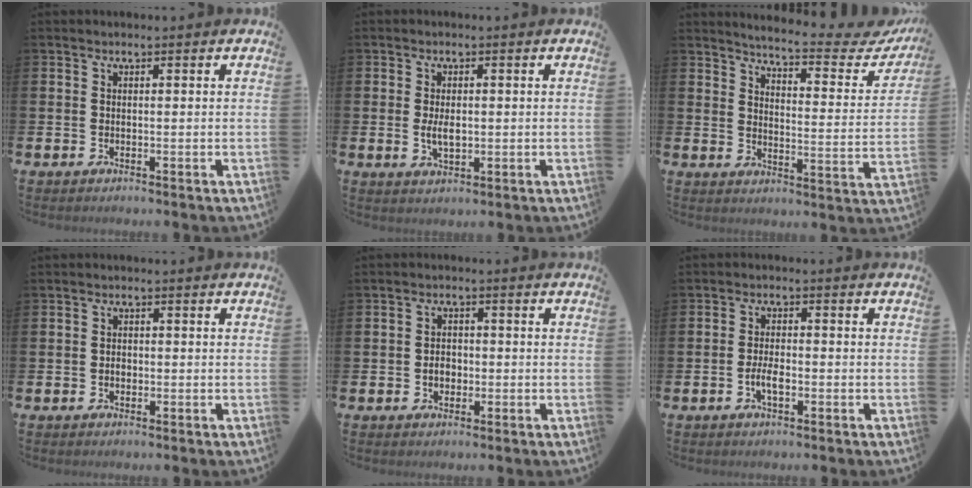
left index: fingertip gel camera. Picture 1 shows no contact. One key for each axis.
{"total": 3.1, "fx": 0.0, "fy": 1.7, "fz": 2.6, "tx": -0.043, "ty": 0.001, "tz": -0.002}
{"total": 5.1, "fx": 4.8, "fy": 0.5, "fz": 1.8, "tx": -0.045, "ty": -0.042, "tz": 0.073}
{"total": 1.2, "fx": -0.3, "fy": 0.8, "fz": 0.7, "tx": -0.012, "ty": 0.004, "tz": -0.008}
{"total": 2.3, "fx": -0.5, "fy": 1.8, "fz": 1.3, "tx": -0.009, "ty": -0.002, "tz": -0.016}
{"total": 2.8, "fx": -0.9, "fy": 1.2, "fz": 2.4, "tx": -0.043, "ty": 0.003, "tz": -0.017}